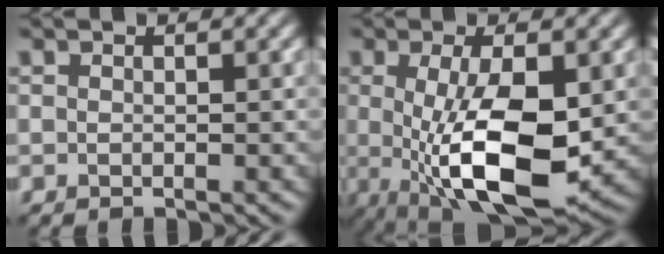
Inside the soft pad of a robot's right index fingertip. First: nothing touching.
{"total": 10.2, "force": [-1.0, 3.7, 9.4], "torque": [-0.176, -0.023, -0.007]}